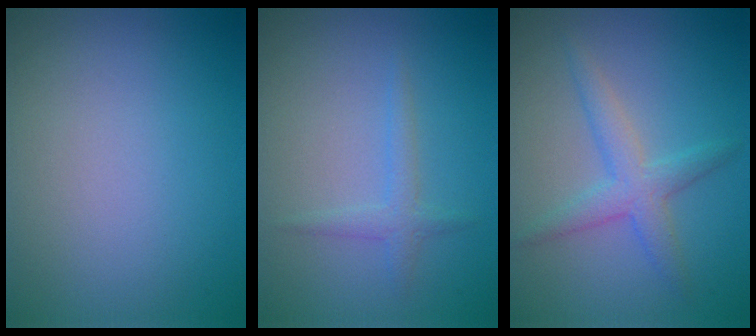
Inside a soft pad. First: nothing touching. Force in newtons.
{"total": 1.5, "press": 1.4, "slide": 0.2}
{"total": 3.0, "press": 3.0, "slide": 0.2}